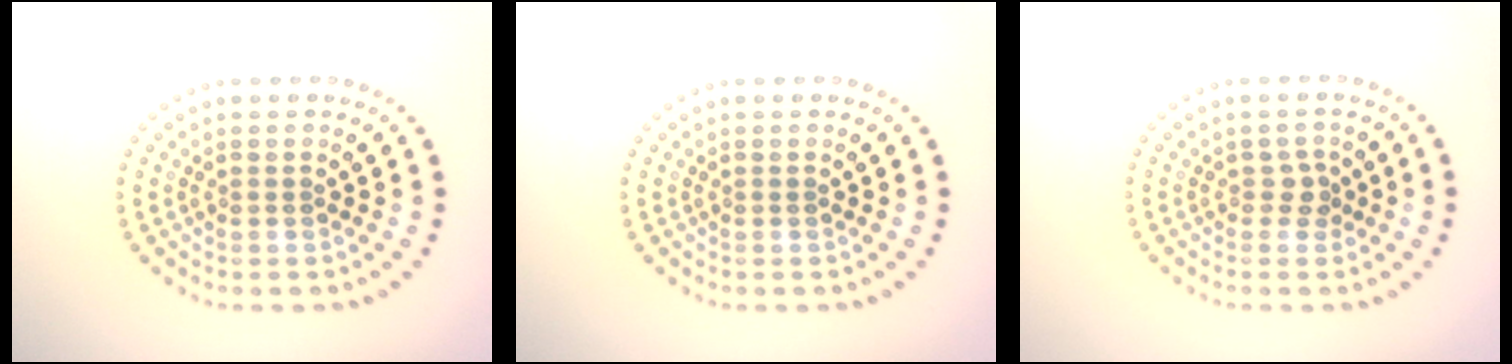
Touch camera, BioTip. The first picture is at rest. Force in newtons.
{"total": 0.0}
{"total": 1.2, "press": 1.0, "slide": 0.6}